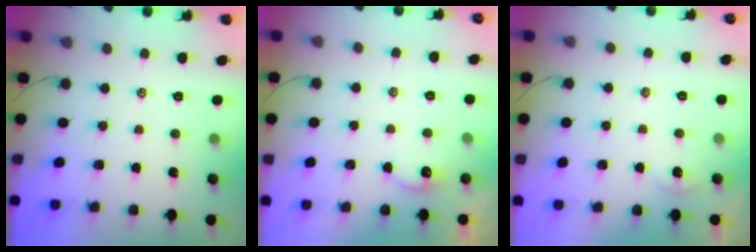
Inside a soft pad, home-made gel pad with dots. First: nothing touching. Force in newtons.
{"total": 2.1, "press": 2.0, "slide": 0.3}
{"total": 0.0}